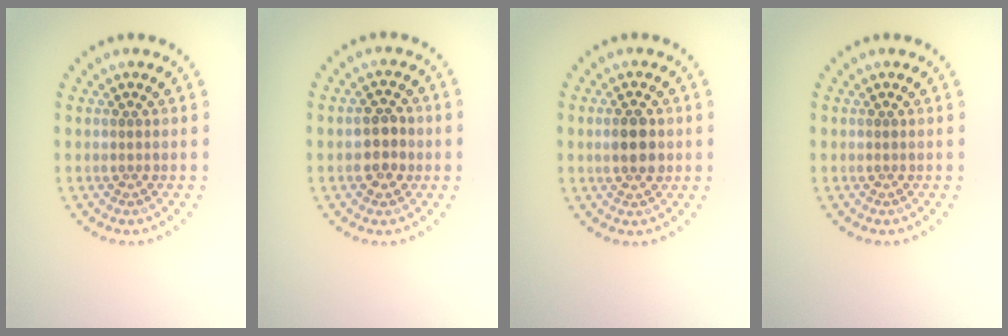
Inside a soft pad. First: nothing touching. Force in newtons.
{"total": 2.7, "press": 2.6, "slide": 0.7}
{"total": 2.9, "press": 2.9, "slide": 0.1}
{"total": 0.0}